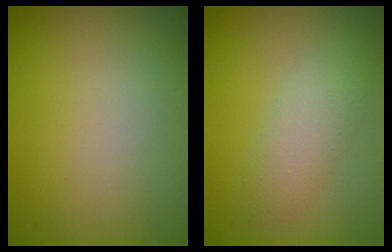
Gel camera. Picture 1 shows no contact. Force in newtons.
{"total": 2.8, "press": 2.8, "slide": 0.1}